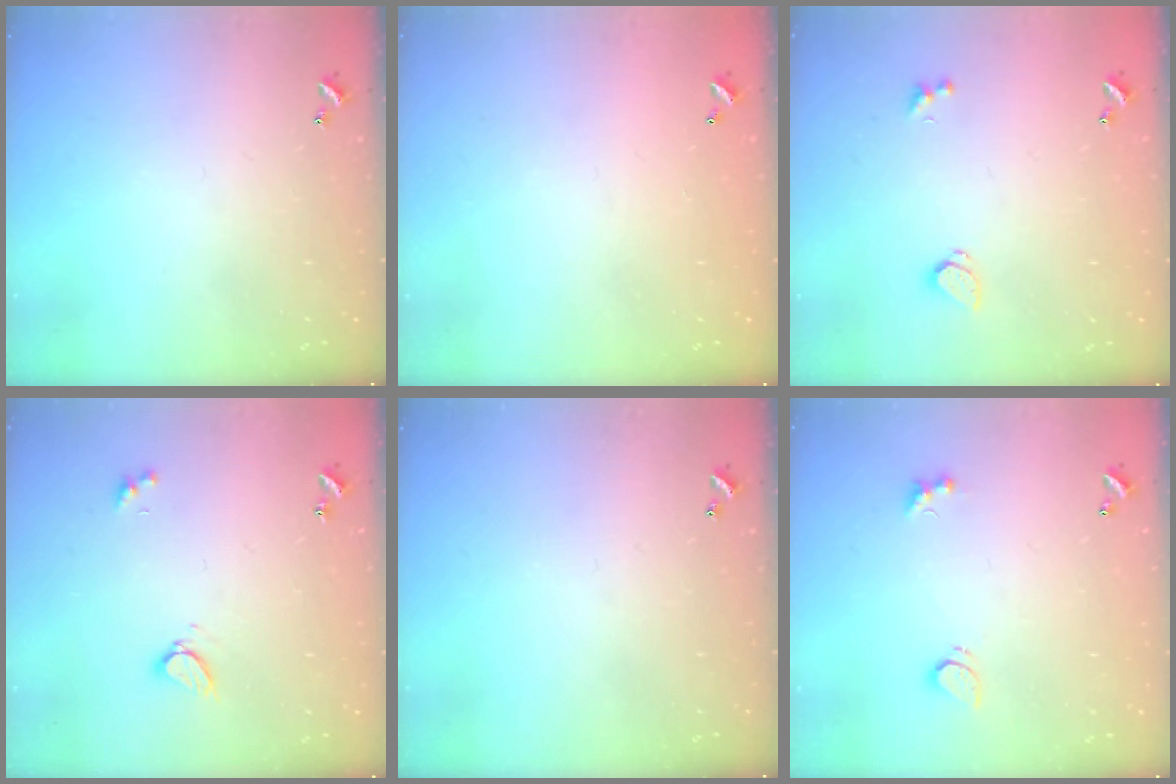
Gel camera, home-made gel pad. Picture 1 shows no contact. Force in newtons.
{"total": 2.9, "press": 2.9, "slide": 0.1}
{"total": 0.8, "press": 0.6, "slide": 0.4}
{"total": 3.1, "press": 3.1, "slide": 0.3}
{"total": 0.0}
{"total": 3.0, "press": 2.7, "slide": 1.1}